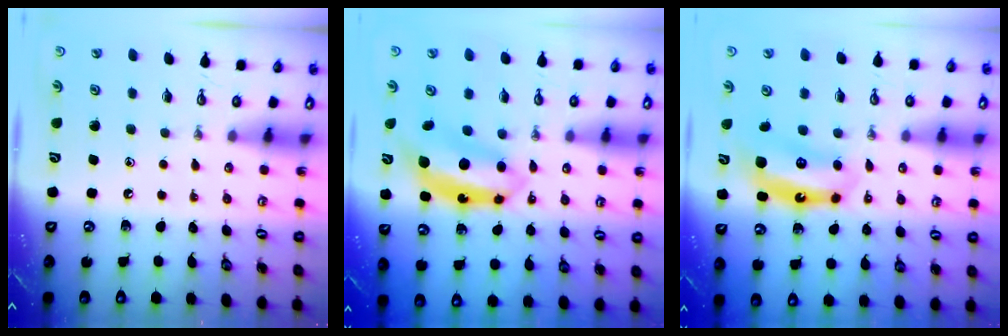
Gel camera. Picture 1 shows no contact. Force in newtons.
{"total": 7.7, "press": 7.7, "slide": 0.1}
{"total": 7.1, "press": 7.1, "slide": 0.2}